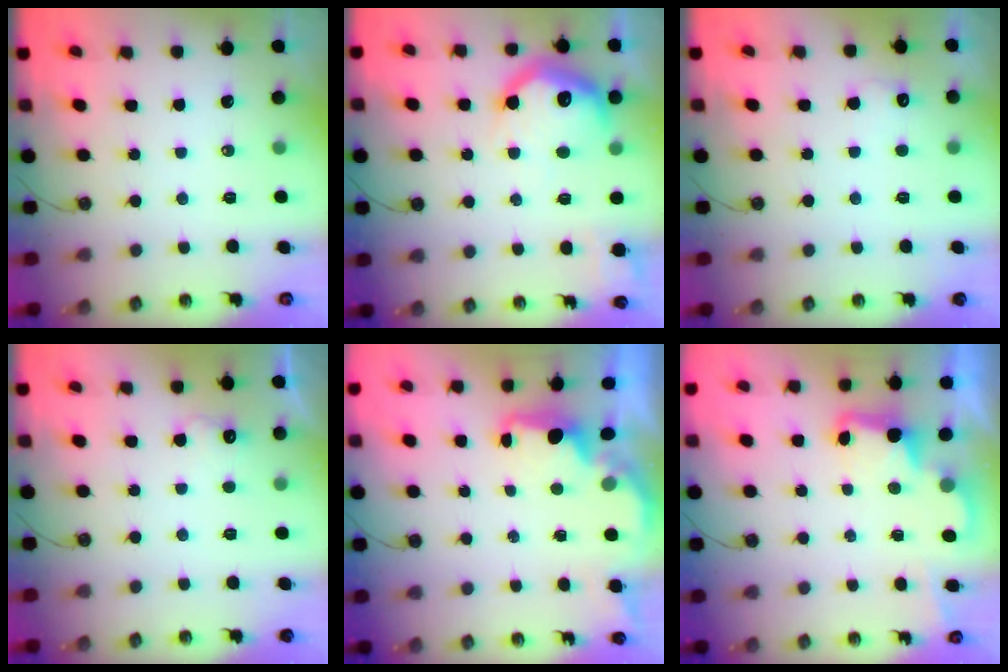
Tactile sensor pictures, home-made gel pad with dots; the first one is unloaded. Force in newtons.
{"total": 17.0, "press": 17.0, "slide": 1.4}
{"total": 5.2, "press": 5.1, "slide": 1.1}
{"total": 6.1, "press": 5.9, "slide": 1.3}
{"total": 1.8, "press": 1.6, "slide": 0.8}
{"total": 3.2, "press": 3.1, "slide": 0.7}